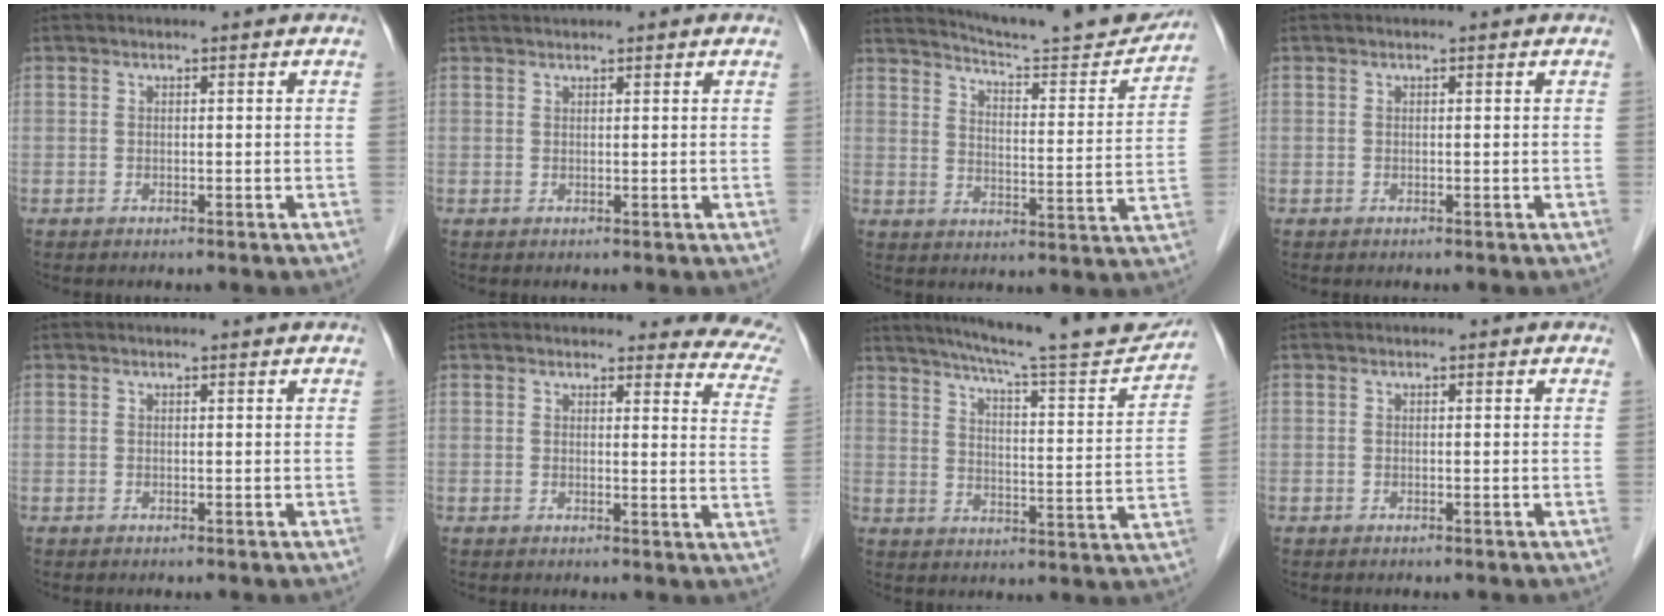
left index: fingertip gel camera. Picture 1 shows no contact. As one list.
[{"total": 2.2, "force": [2.0, 0.0, 1.0], "torque": [-0.010, 0.025, 0.032]}, {"total": 17.6, "force": [16.8, 0.3, 5.0], "torque": [-0.079, -0.053, 0.223]}, {"total": 0.0}, {"total": 1.2, "force": [1.2, 0.0, 0.2], "torque": [-0.013, 0.003, 0.011]}, {"total": 11.1, "force": [10.3, 2.6, 3.0], "torque": [0.005, -0.053, 0.073]}, {"total": 21.0, "force": [19.0, 1.1, 8.9], "torque": [-0.133, -0.031, 0.248]}, {"total": 0.0}]